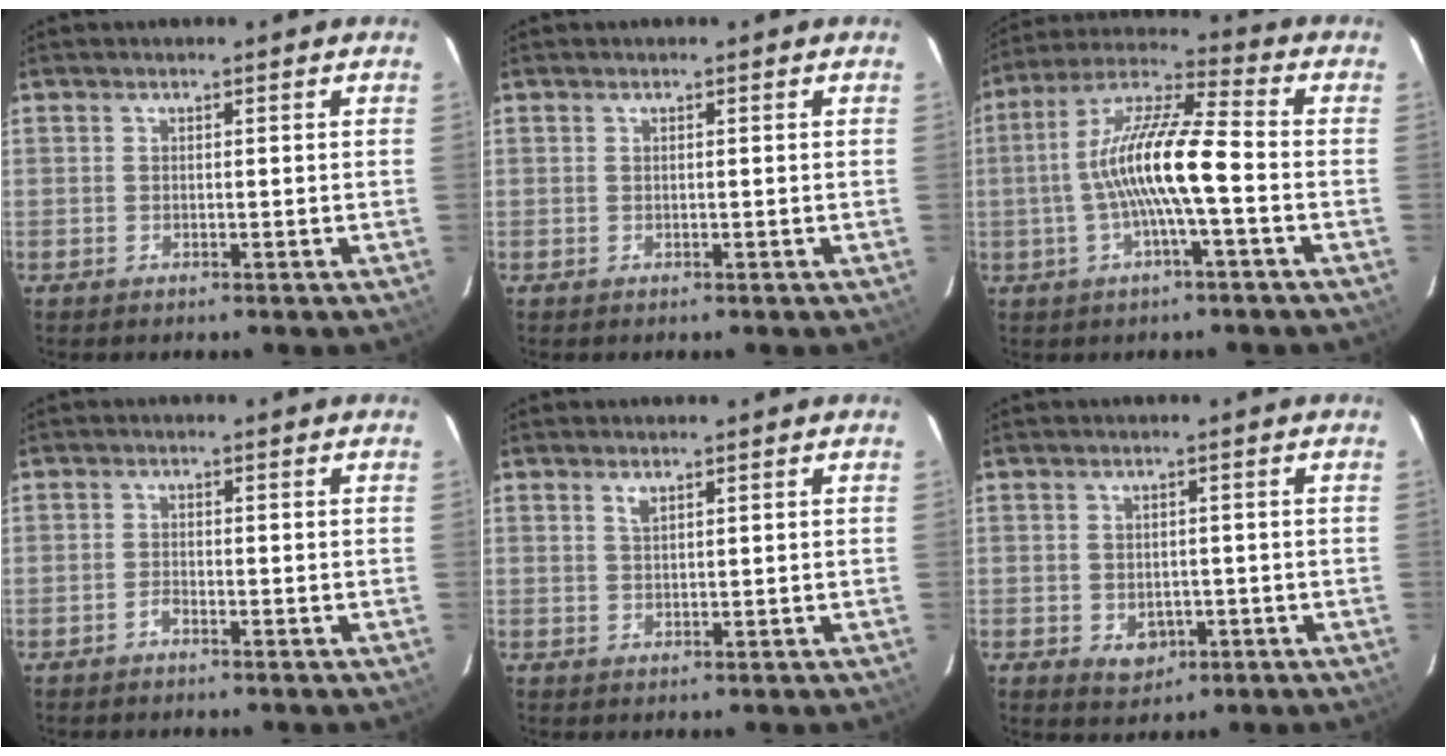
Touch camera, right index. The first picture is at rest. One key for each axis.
{"total": 0.0}
{"total": 12.9, "fx": -2.2, "fy": 1.6, "fz": 12.6, "tx": -0.244, "ty": 0.017, "tz": -0.048}
{"total": 1.0, "fx": -0.9, "fy": 0.3, "fz": 0.4, "tx": -0.008, "ty": 0.000, "tz": -0.019}
{"total": 1.4, "fx": 0.9, "fy": 0.5, "fz": 0.9, "tx": -0.016, "ty": 0.002, "tz": 0.017}
{"total": 4.0, "fx": -1.1, "fy": 3.4, "fz": 1.9, "tx": -0.035, "ty": -0.002, "tz": -0.002}